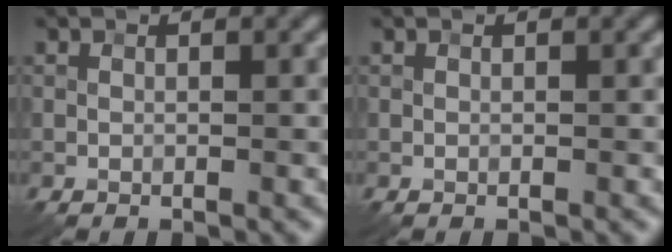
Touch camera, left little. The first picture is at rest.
{"total": 0.0}